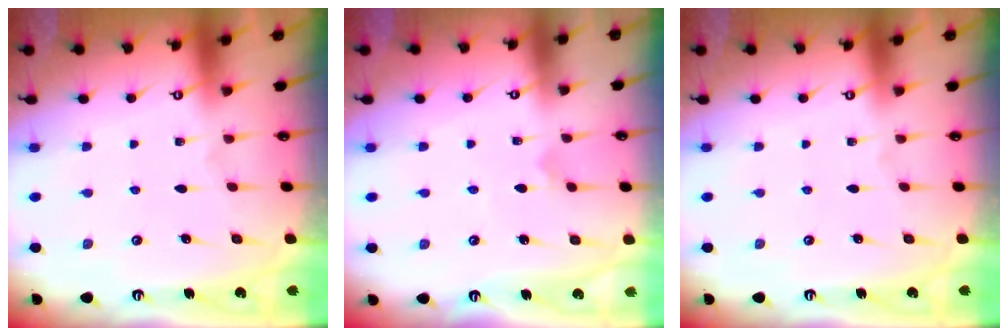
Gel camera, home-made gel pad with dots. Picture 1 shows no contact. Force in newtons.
{"total": 4.6, "press": 4.6, "slide": 0.4}
{"total": 0.0}